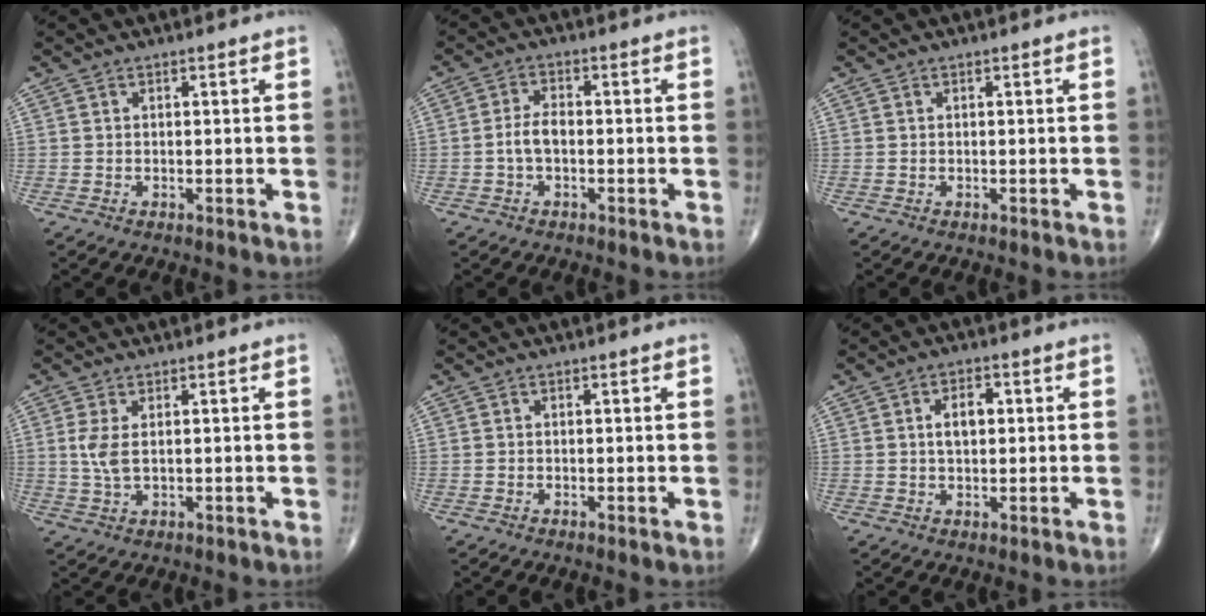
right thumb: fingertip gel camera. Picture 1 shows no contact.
{"total": 3.7, "force": [-0.9, 2.1, 2.9], "torque": [-0.056, 0.014, -0.021]}
{"total": 0.0}
{"total": 3.9, "force": [0.7, 1.8, 3.4], "torque": [-0.085, -0.003, 0.020]}
{"total": 0.0}
{"total": 4.9, "force": [0.8, 2.8, 3.9], "torque": [-0.059, 0.007, 0.012]}